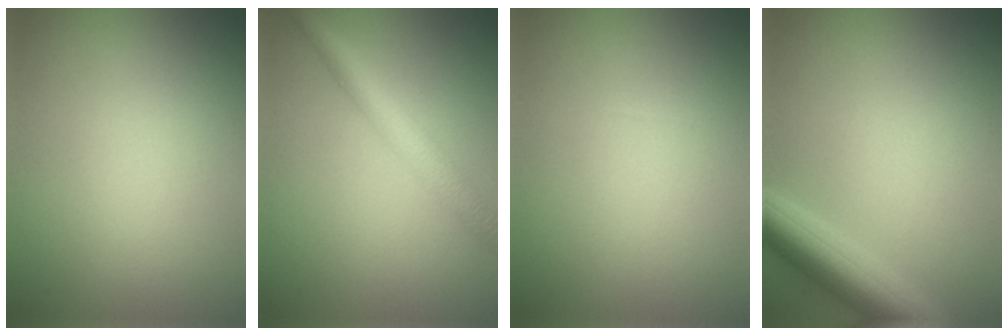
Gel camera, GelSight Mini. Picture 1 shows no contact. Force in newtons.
{"total": 4.0, "press": 4.0, "slide": 0.0}
{"total": 0.0}
{"total": 5.5, "press": 5.5, "slide": 0.3}